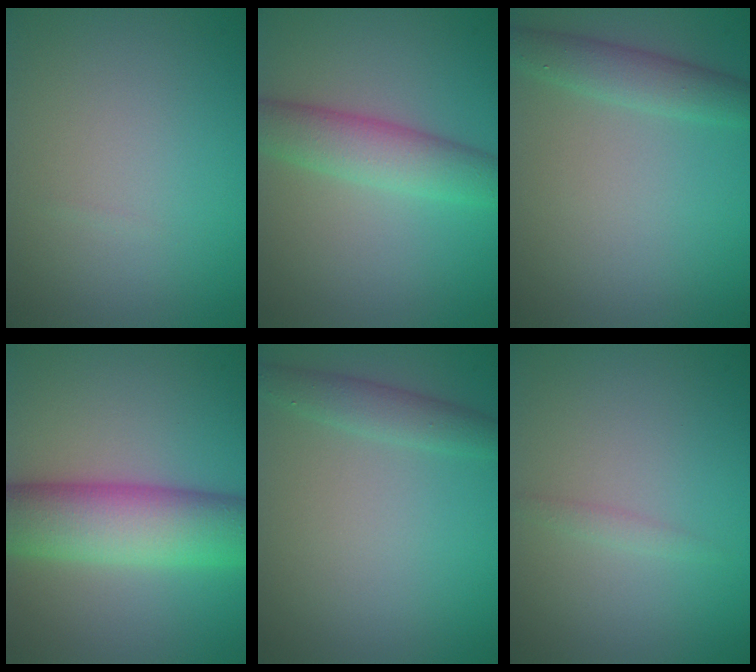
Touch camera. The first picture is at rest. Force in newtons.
{"total": 4.6, "press": 4.6, "slide": 0.0}
{"total": 2.8, "press": 2.8, "slide": 0.1}
{"total": 9.0, "press": 9.0, "slide": 0.2}
{"total": 2.2, "press": 2.2, "slide": 0.0}
{"total": 0.7, "press": 0.7, "slide": 0.1}